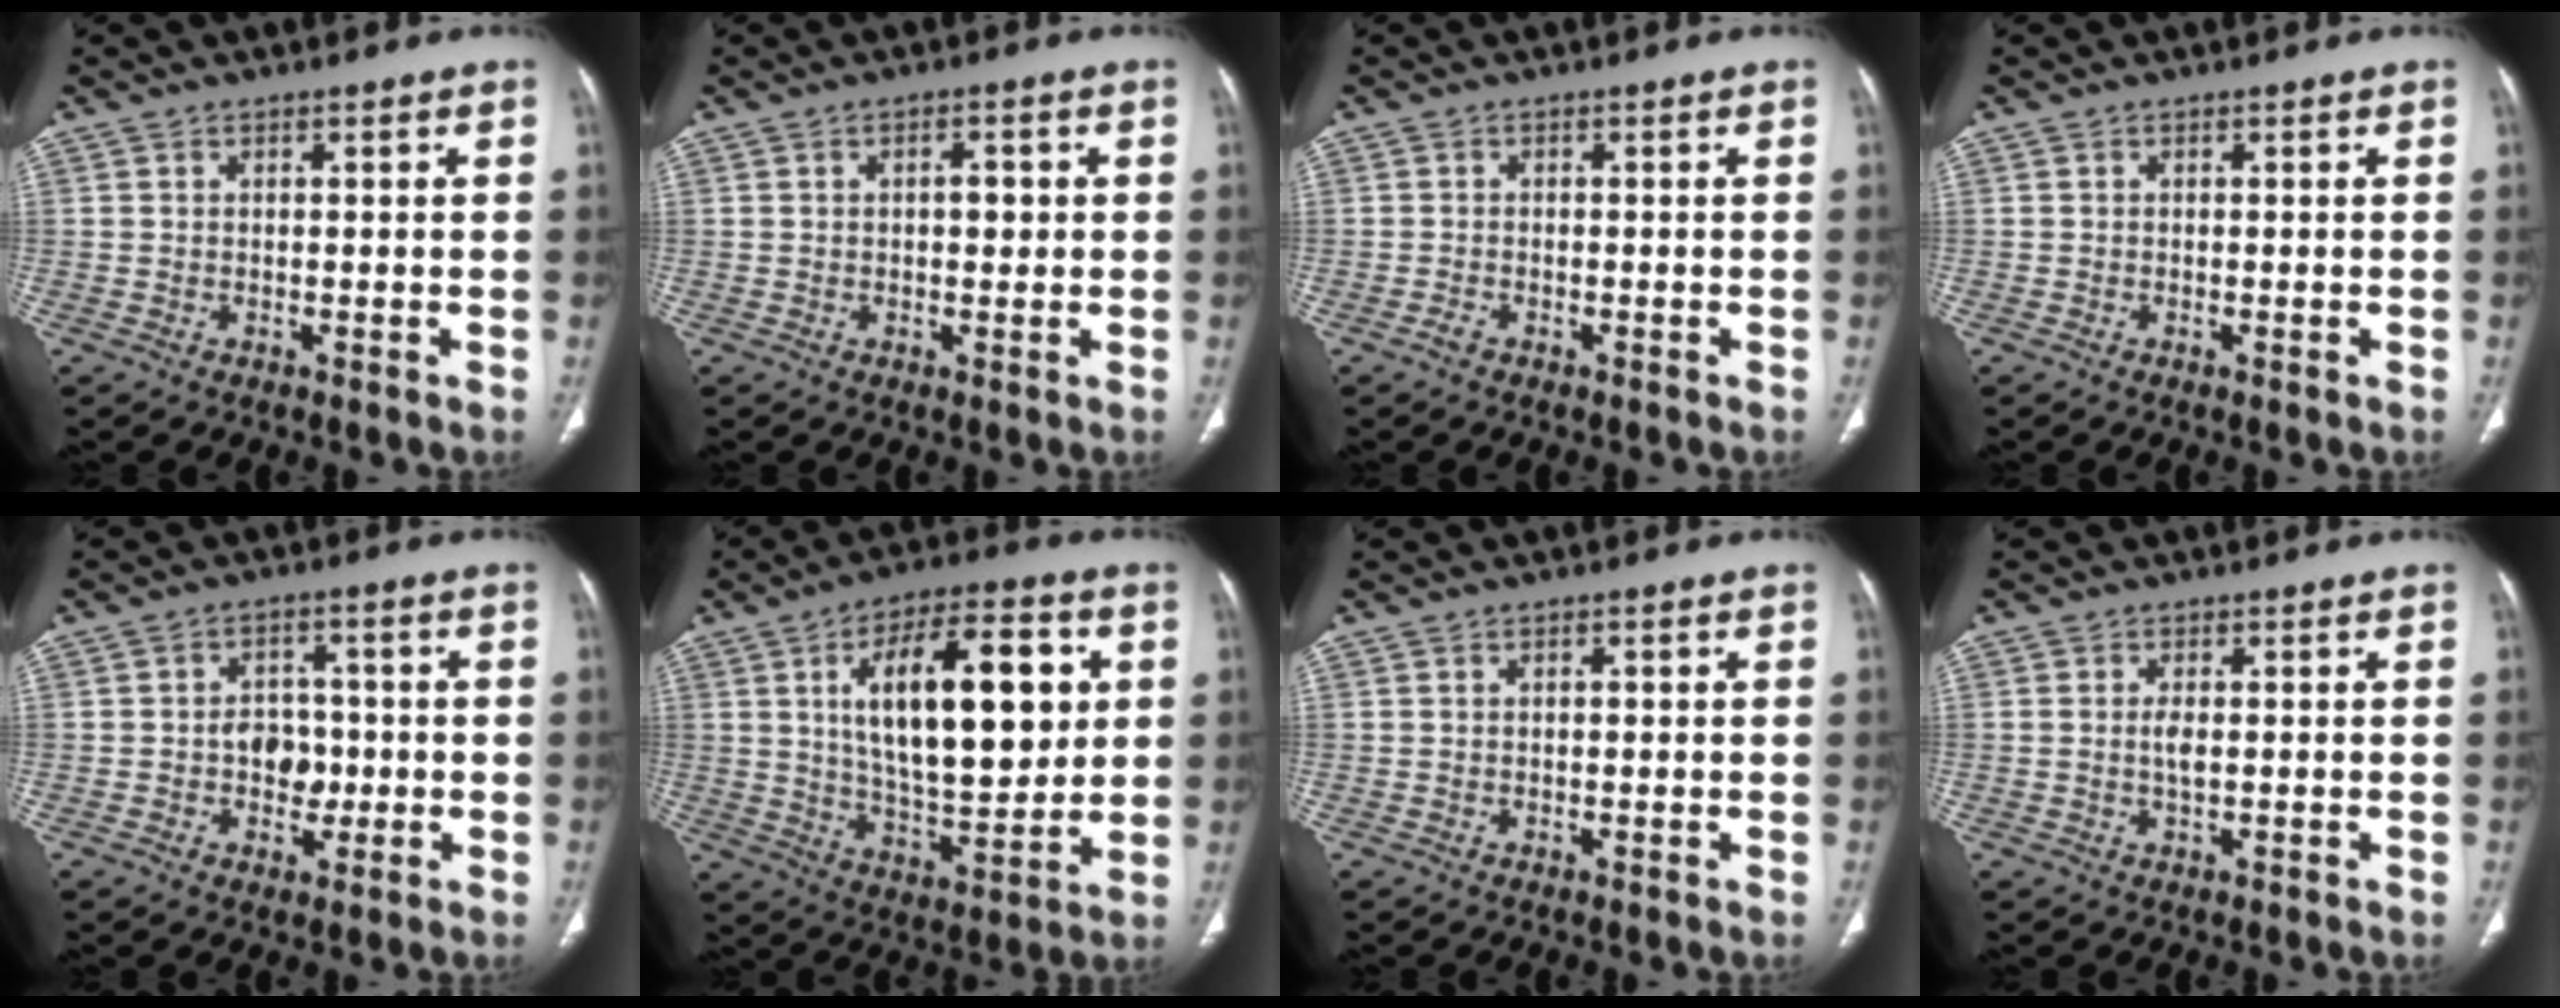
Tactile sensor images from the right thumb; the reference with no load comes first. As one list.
[{"total": 3.0, "force": [0.4, 1.5, 2.6], "torque": [-0.033, 0.003, 0.005]}, {"total": 0.9, "force": [-0.7, 0.4, 0.4], "torque": [-0.015, 0.002, -0.015]}, {"total": 0.0}, {"total": 5.9, "force": [-0.9, 4.6, 3.6], "torque": [-0.020, 0.011, -0.015]}, {"total": 22.5, "force": [5.3, 9.8, 19.5], "torque": [-0.279, -0.013, 0.086]}, {"total": 0.9, "force": [0.2, 0.4, 0.8], "torque": [-0.017, 0.004, 0.004]}, {"total": 2.1, "force": [0.1, 0.8, 1.9], "torque": [-0.041, -0.002, 0.004]}]